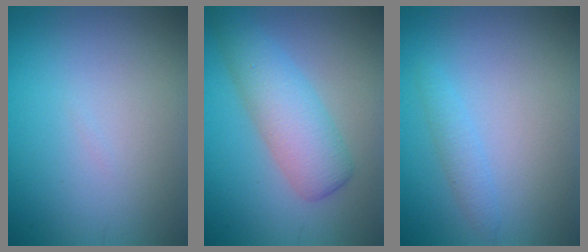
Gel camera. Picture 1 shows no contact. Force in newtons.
{"total": 5.0, "press": 5.0, "slide": 0.3}
{"total": 1.3, "press": 1.3, "slide": 0.1}